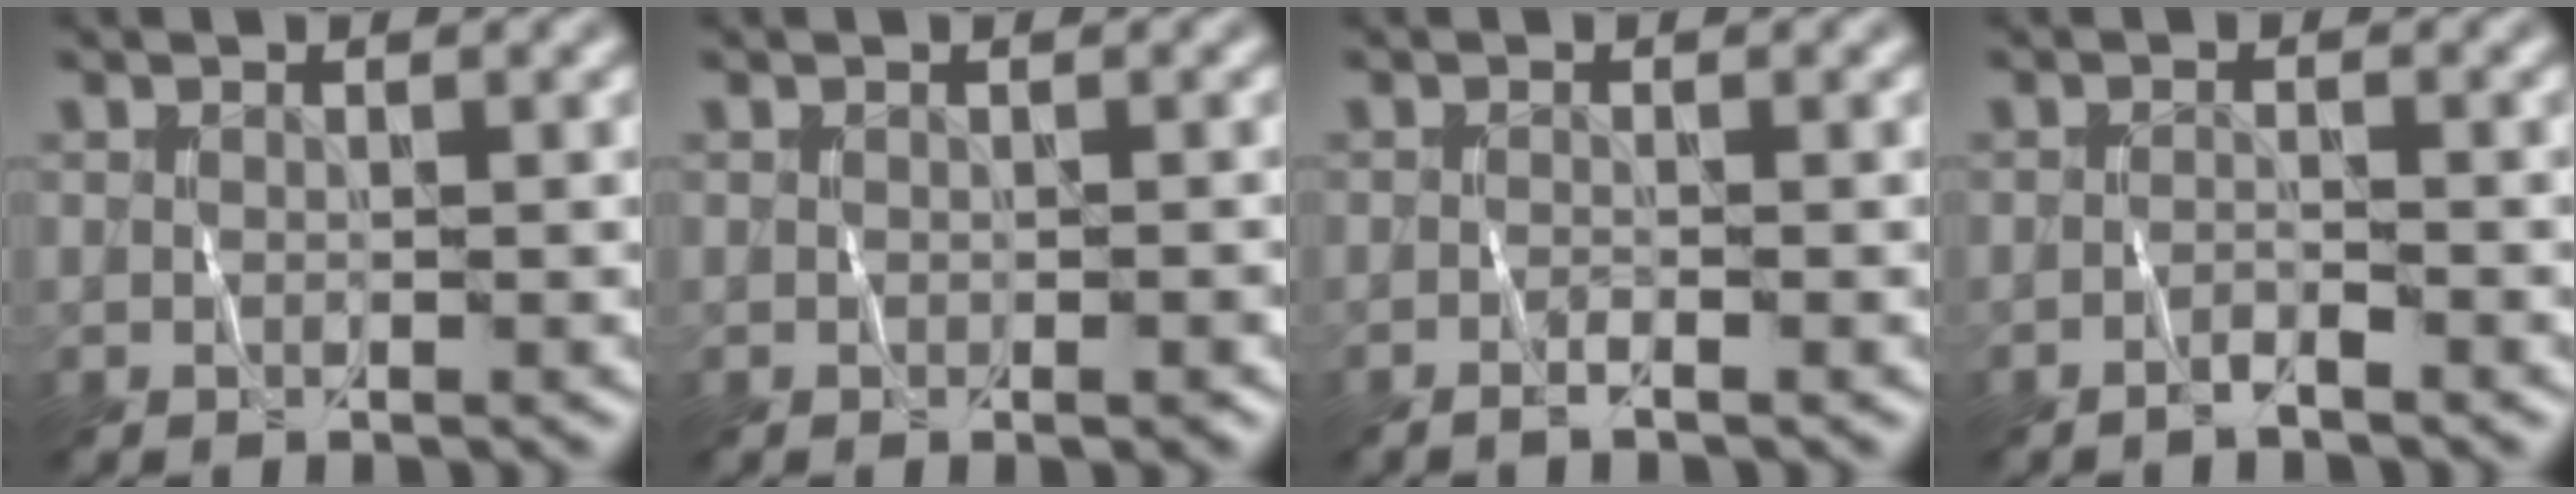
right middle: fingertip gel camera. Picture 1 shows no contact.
{"total": 1.0, "force": [-0.2, 0.3, 1.0], "torque": [-0.008, 0.002, -0.005]}
{"total": 1.0, "force": [-0.6, 0.3, 0.8], "torque": [-0.007, 0.001, -0.018]}
{"total": 1.1, "force": [-0.8, 0.1, 0.6], "torque": [-0.009, 0.007, -0.022]}